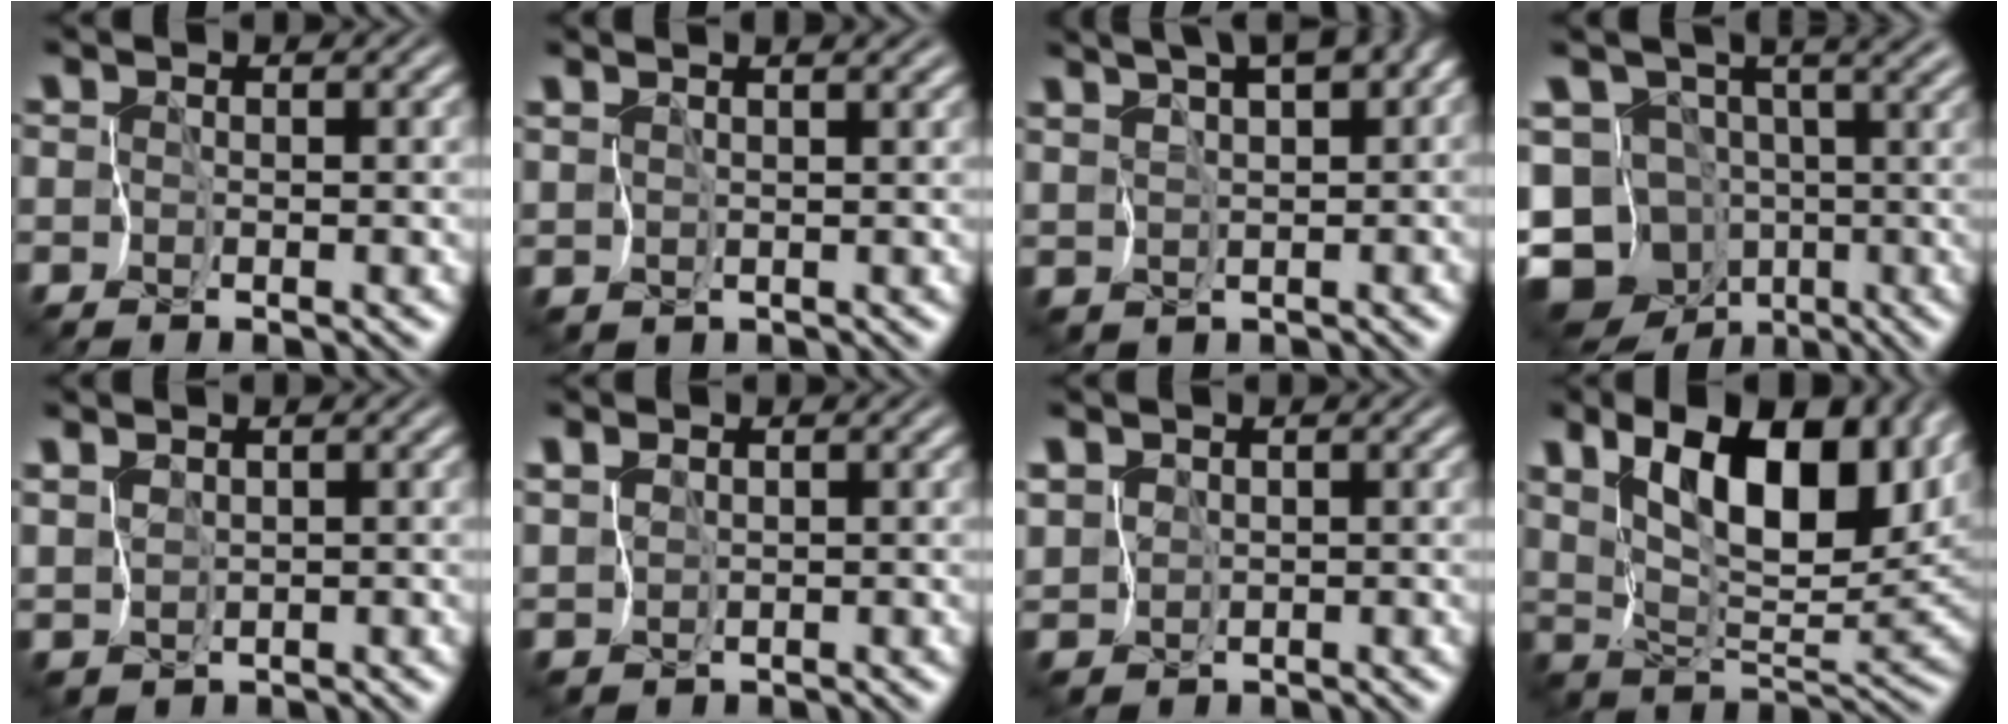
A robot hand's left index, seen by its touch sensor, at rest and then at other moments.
{"total": 2.4, "force": [1.9, 0.7, 1.2], "torque": [-0.031, 0.007, 0.031]}
{"total": 8.7, "force": [4.3, 4.0, 6.5], "torque": [-0.129, 0.020, 0.080]}
{"total": 8.5, "force": [-2.5, 6.9, 4.4], "torque": [-0.078, 0.000, -0.047]}
{"total": 1.0, "force": [0.6, 0.8, 0.2], "torque": [-0.022, -0.001, 0.017]}
{"total": 1.8, "force": [0.5, 1.6, 0.6], "torque": [-0.029, 0.003, 0.015]}
{"total": 2.3, "force": [0.1, 2.2, 0.5], "torque": [-0.026, 0.007, 0.000]}
{"total": 10.8, "force": [4.9, 4.8, 8.4], "torque": [-0.149, -0.001, 0.090]}